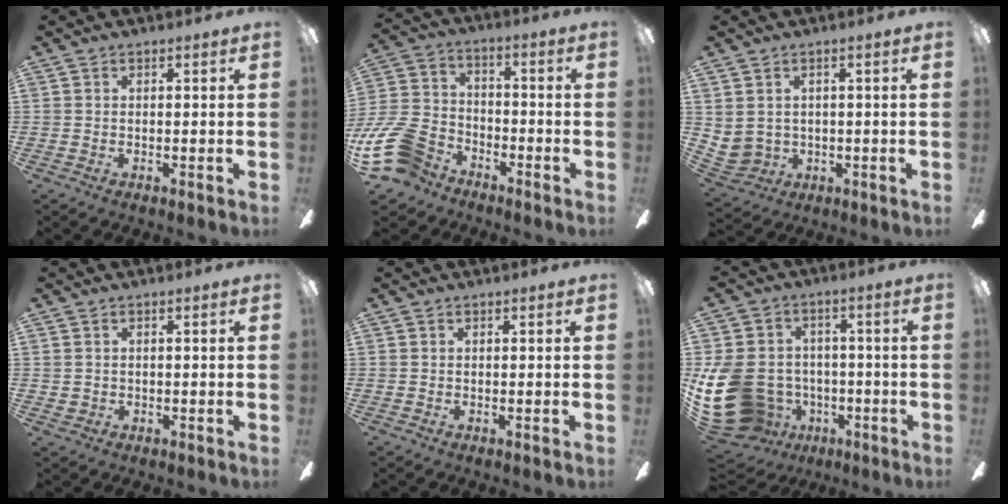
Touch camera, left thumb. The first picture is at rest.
{"total": 16.0, "force": [-8.2, 10.8, 8.5], "torque": [-0.194, 0.049, -0.150]}
{"total": 3.6, "force": [1.7, 3.2, 0.4], "torque": [-0.029, -0.009, 0.033]}
{"total": 1.0, "force": [0.3, 1.0, 0.0], "torque": [0.000, 0.004, 0.003]}
{"total": 0.0}
{"total": 18.7, "force": [-4.7, 15.1, 10.0], "torque": [-0.228, 0.027, -0.060]}